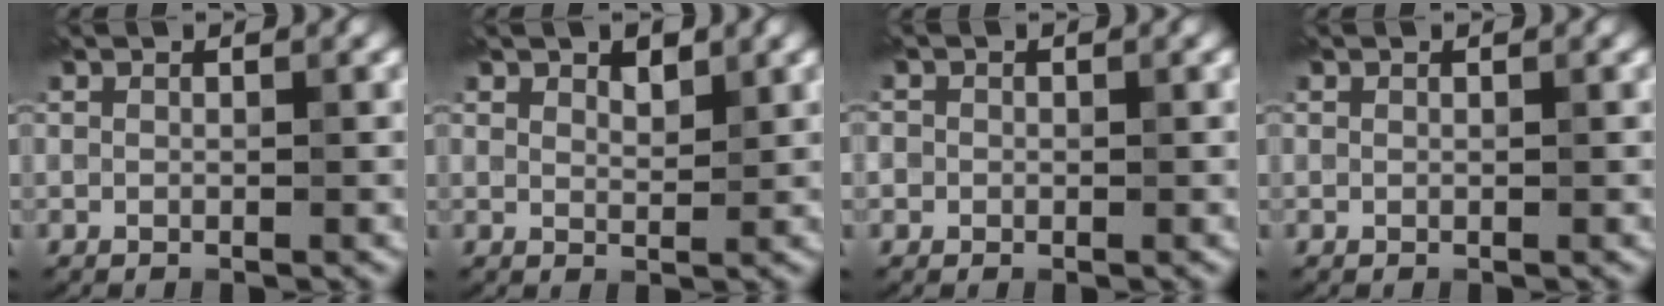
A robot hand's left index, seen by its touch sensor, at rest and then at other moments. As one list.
[{"total": 1.7, "force": [1.5, 0.5, 0.4], "torque": [-0.008, 0.004, 0.030]}, {"total": 1.1, "force": [0.1, 1.1, 0.0], "torque": [0.010, 0.005, -0.007]}, {"total": 0.0}]